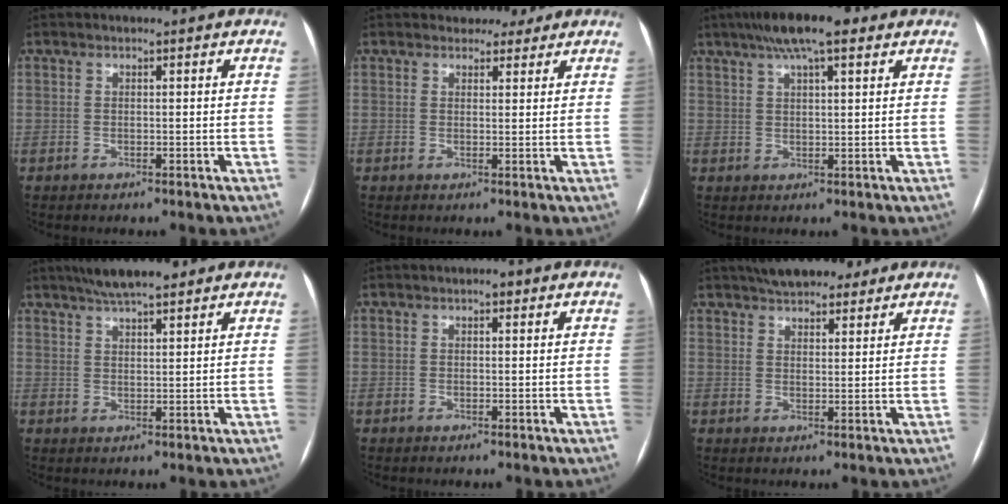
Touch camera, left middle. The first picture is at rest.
{"total": 3.4, "force": [2.9, 1.8, 0.6], "torque": [-0.002, 0.006, 0.036]}
{"total": 9.7, "force": [6.3, 1.9, 7.2], "torque": [-0.118, 0.031, 0.098]}
{"total": 7.8, "force": [6.0, 1.5, 4.8], "torque": [-0.076, 0.024, 0.097]}
{"total": 1.1, "force": [0.6, 0.5, 0.7], "torque": [-0.010, 0.005, 0.006]}
{"total": 8.6, "force": [6.9, 3.1, 4.1], "torque": [-0.055, 0.023, 0.106]}